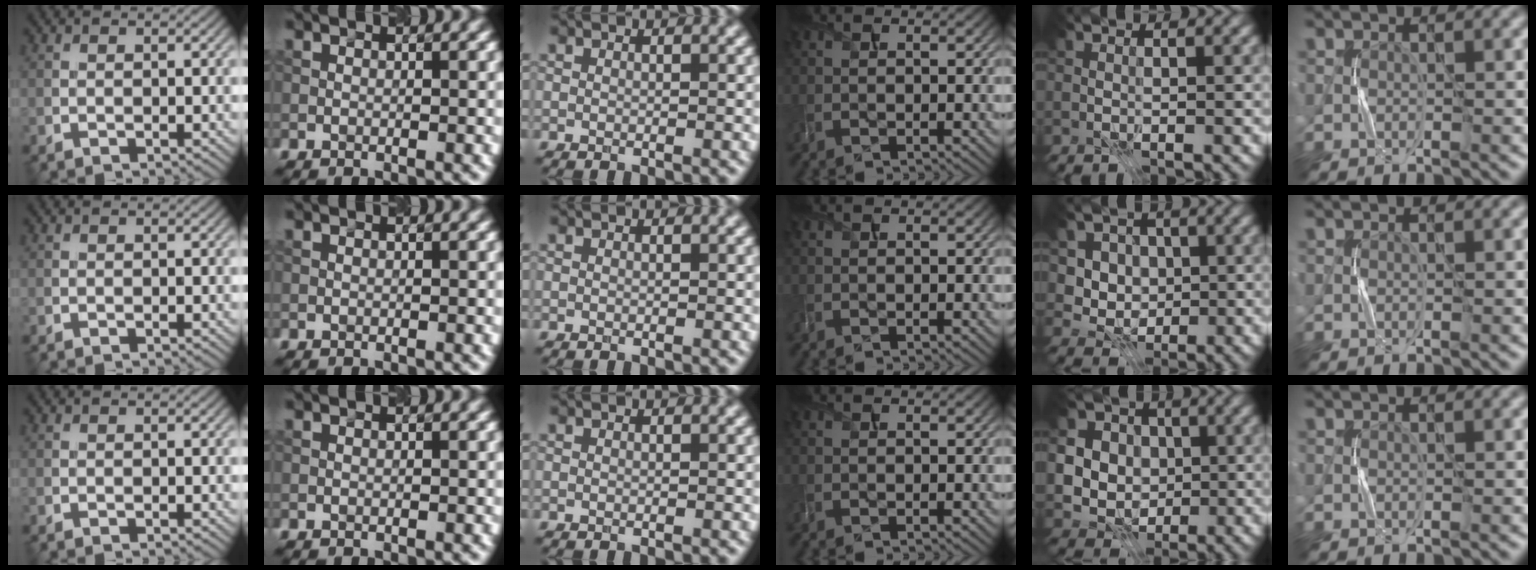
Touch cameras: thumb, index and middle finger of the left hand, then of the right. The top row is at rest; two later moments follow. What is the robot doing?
{"motion": "press", "object": "joystick"}